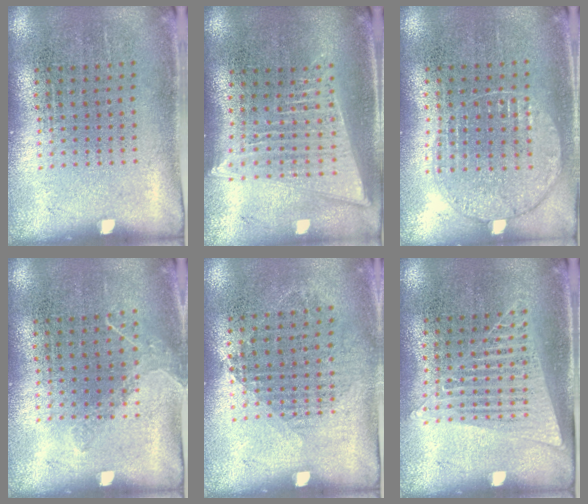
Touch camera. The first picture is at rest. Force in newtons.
{"total": 2.0, "press": 1.8, "slide": 1.0}
{"total": 1.0, "press": 1.0, "slide": 0.1}
{"total": 1.0, "press": 0.9, "slide": 0.5}
{"total": 0.9, "press": 0.8, "slide": 0.3}
{"total": 1.1, "press": 1.0, "slide": 0.5}